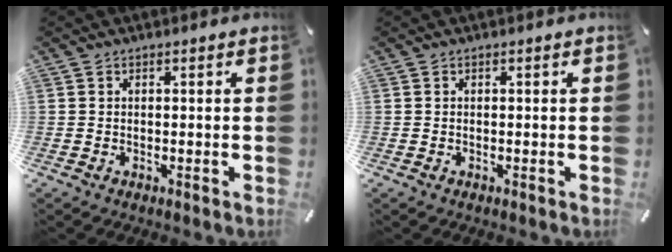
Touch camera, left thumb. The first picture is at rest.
{"total": 0.0}